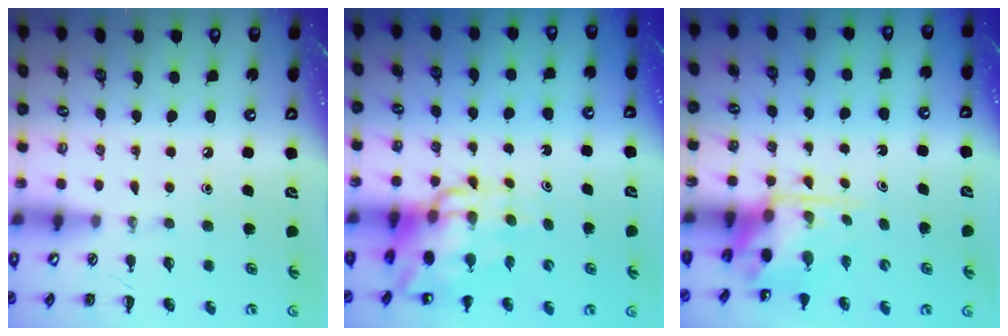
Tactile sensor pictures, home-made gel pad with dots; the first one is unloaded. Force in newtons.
{"total": 12.0, "press": 11.5, "slide": 3.6}
{"total": 4.5, "press": 4.4, "slide": 1.0}